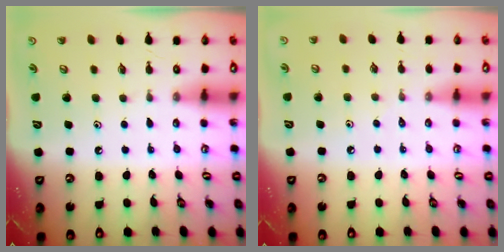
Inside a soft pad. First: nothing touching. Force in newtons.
{"total": 3.1, "press": 3.1, "slide": 0.6}